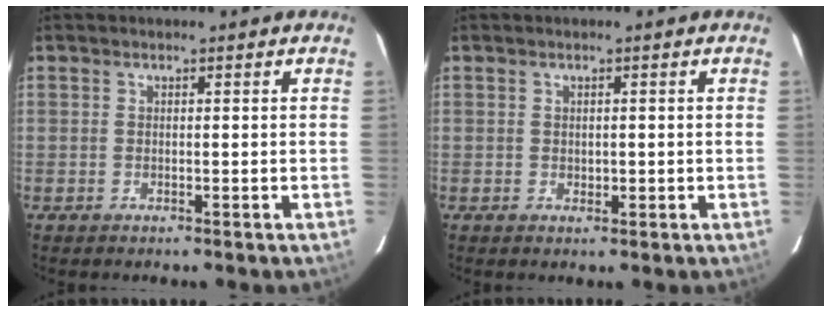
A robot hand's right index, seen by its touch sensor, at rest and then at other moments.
{"total": 1.2, "force": [0.0, 0.9, 0.8], "torque": [-0.011, 0.000, 0.004]}